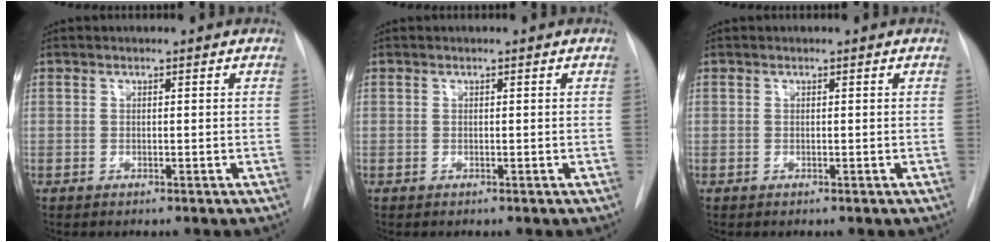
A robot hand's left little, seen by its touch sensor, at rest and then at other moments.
{"total": 0.0}
{"total": 0.0}